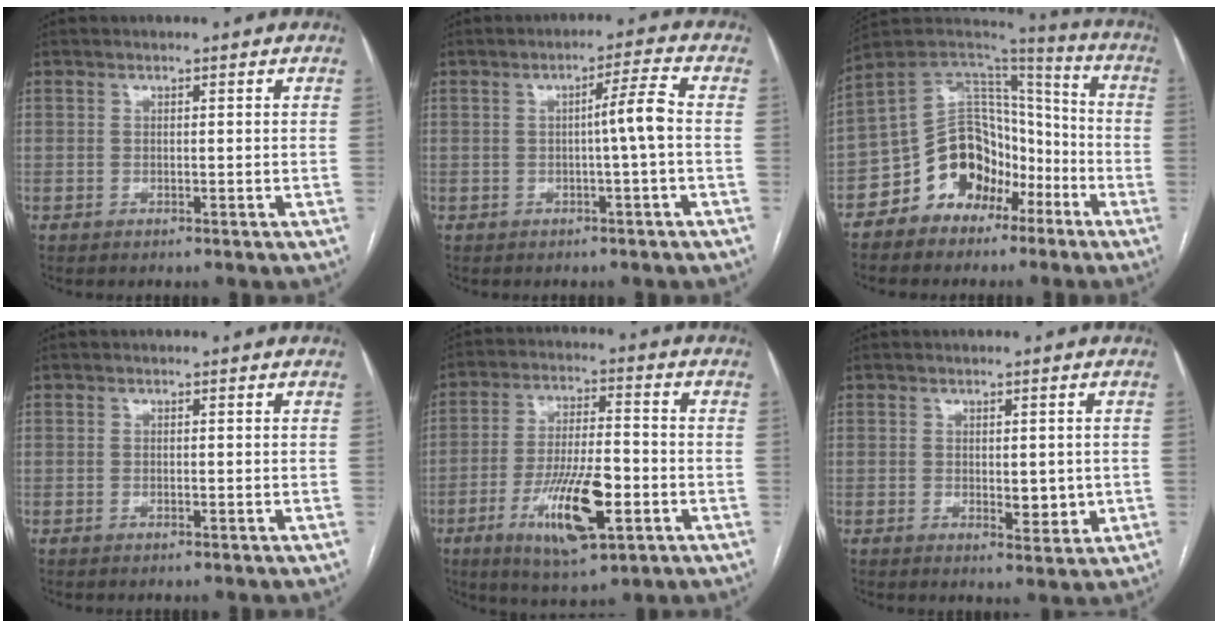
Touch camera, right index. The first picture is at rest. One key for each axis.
{"total": 4.3, "fx": -0.4, "fy": -0.7, "fz": 4.2, "tx": -0.064, "ty": 0.008, "tz": -0.007}
{"total": 14.1, "fx": -7.4, "fy": 9.8, "fz": 6.9, "tx": -0.134, "ty": 0.053, "tz": -0.129}
{"total": 0.0}
{"total": 13.4, "fx": -4.9, "fy": 3.4, "fz": 12.0, "tx": -0.227, "ty": -0.010, "tz": -0.078}
{"total": 3.8, "fx": -0.2, "fy": 1.7, "fz": 3.4, "tx": -0.046, "ty": -0.009, "tz": 0.003}